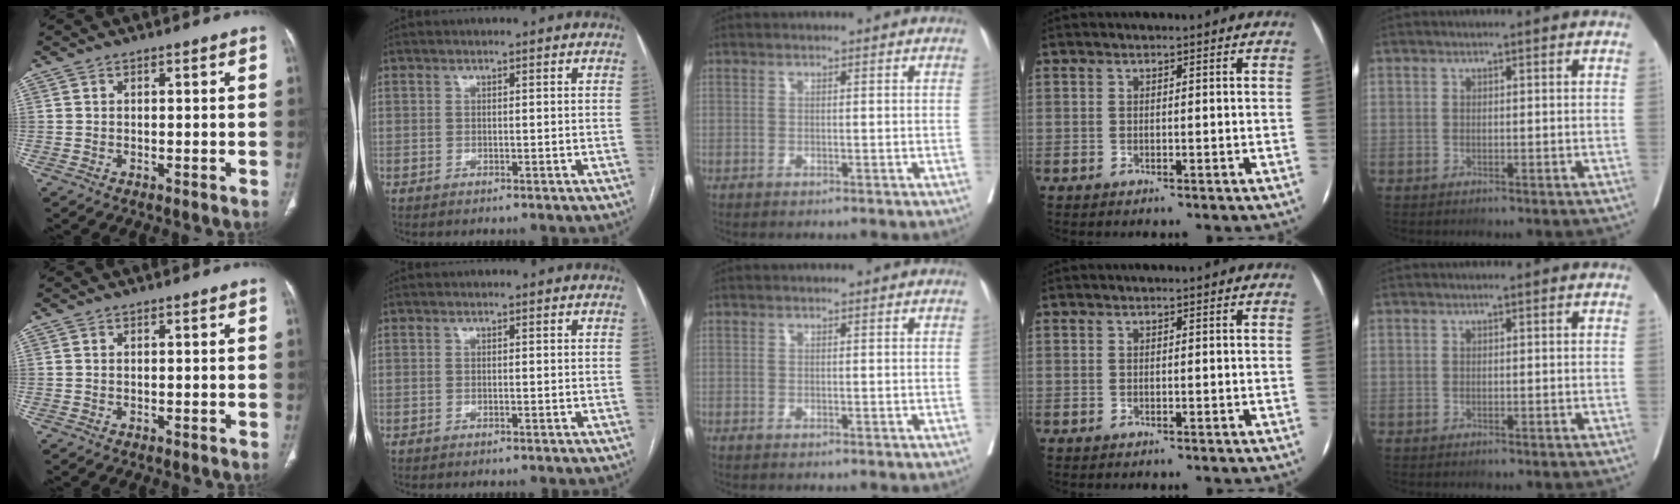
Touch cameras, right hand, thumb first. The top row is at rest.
{}